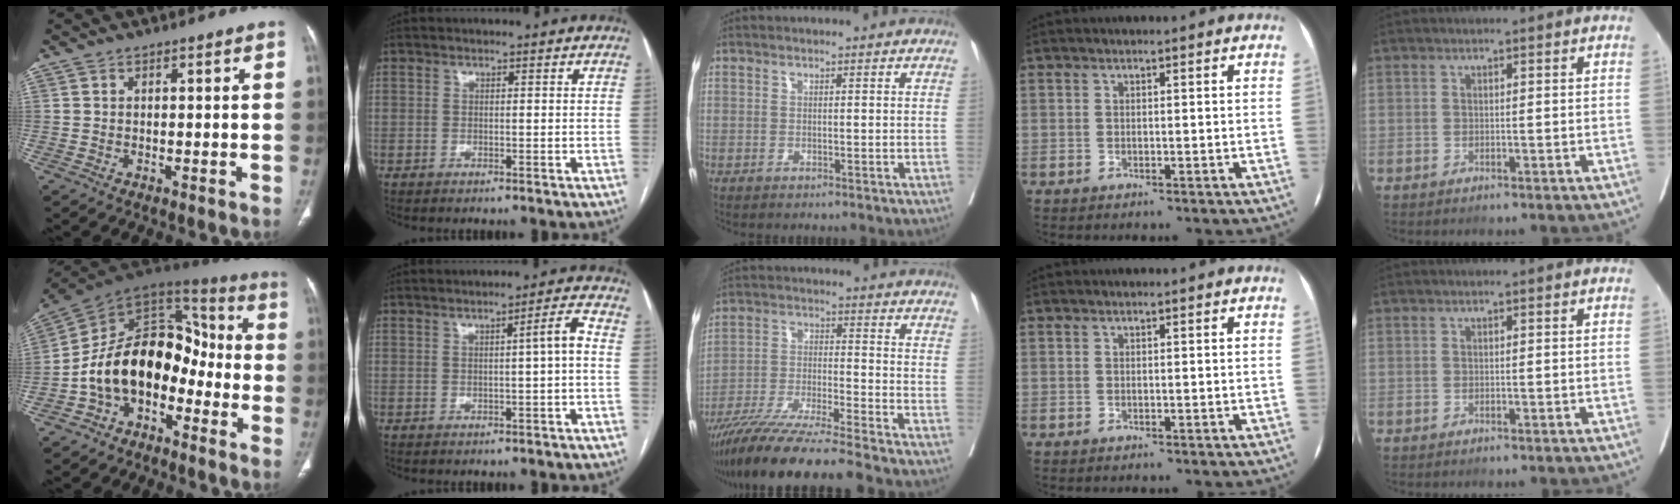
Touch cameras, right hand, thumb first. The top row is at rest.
{"thumb": {"total": 17.6, "force": [-5.6, 11.8, 11.8], "torque": [-0.162, 0.094, -0.105]}, "index": {"total": 3.0, "force": [-0.1, -0.3, 3.0], "torque": [-0.041, 0.005, 0.001]}, "middle": {"total": 15.3, "force": [-13.3, -1.6, 7.4], "torque": [-0.131, -0.033, -0.231]}}